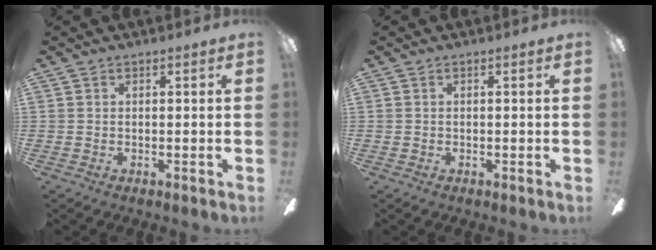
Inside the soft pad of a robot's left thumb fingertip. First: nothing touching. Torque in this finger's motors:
{"motor_torque": [0.16, 0.09, 0.10, 0.29, 0.00]}